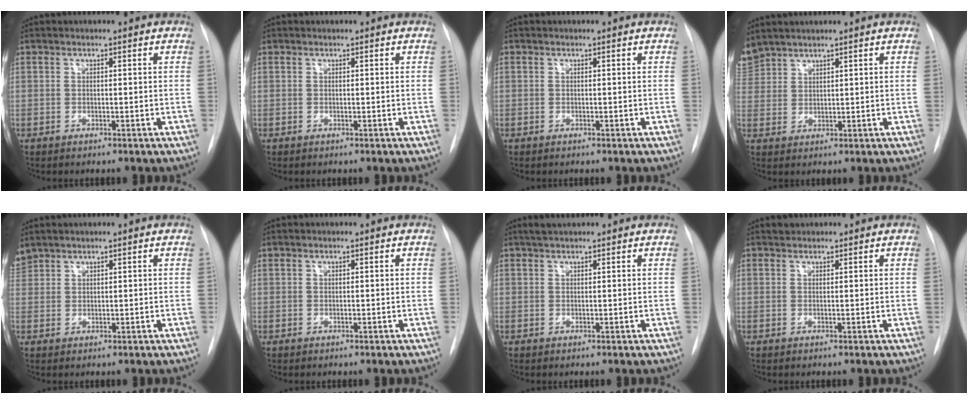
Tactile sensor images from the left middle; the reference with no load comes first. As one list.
[{"total": 0.0}, {"total": 0.0}, {"total": 5.0, "force": [4.7, 1.7, 0.6], "torque": [-0.025, 0.015, 0.105]}, {"total": 2.5, "force": [2.3, 0.8, 0.1], "torque": [-0.011, 0.017, 0.052]}, {"total": 0.0}, {"total": 1.9, "force": [1.7, 0.2, 1.0], "torque": [-0.018, 0.013, 0.029]}, {"total": 0.9, "force": [0.8, 0.4, 0.0], "torque": [-0.003, 0.006, 0.013]}]